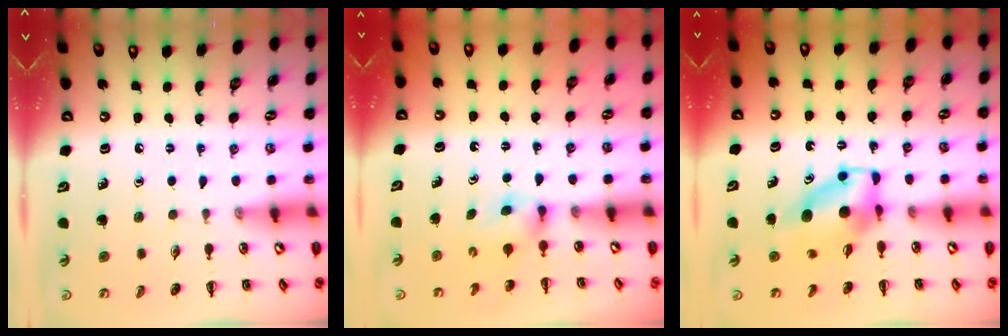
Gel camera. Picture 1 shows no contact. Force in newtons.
{"total": 2.9, "press": 2.8, "slide": 1.0}
{"total": 6.1, "press": 5.9, "slide": 1.6}